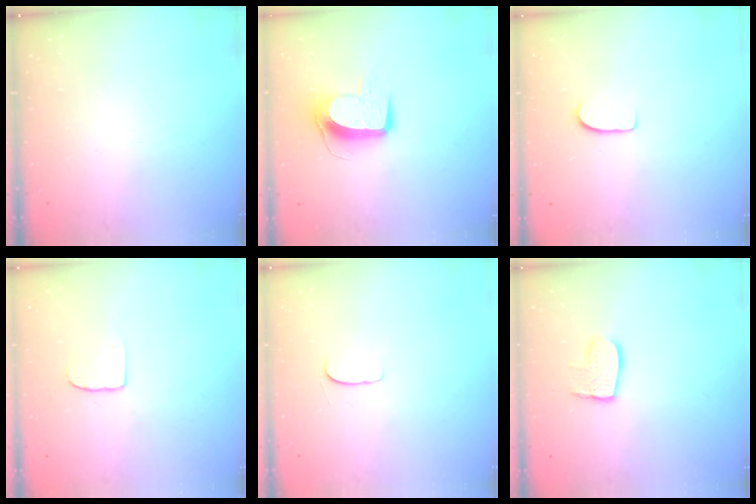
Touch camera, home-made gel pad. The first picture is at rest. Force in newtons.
{"total": 10.0, "press": 10.0, "slide": 0.5}
{"total": 6.1, "press": 6.1, "slide": 0.5}
{"total": 5.1, "press": 5.1, "slide": 0.4}
{"total": 5.1, "press": 5.1, "slide": 0.4}
{"total": 8.7, "press": 8.6, "slide": 0.7}